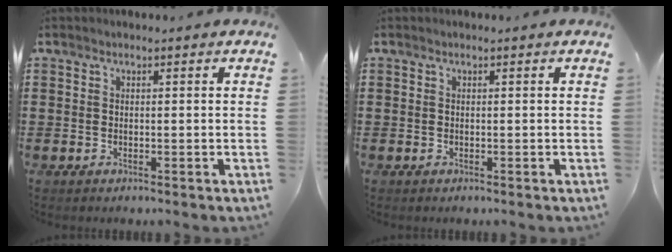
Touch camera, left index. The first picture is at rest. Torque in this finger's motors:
{"motor_torque": [-0.02, -0.02, 0.00, 0.00]}